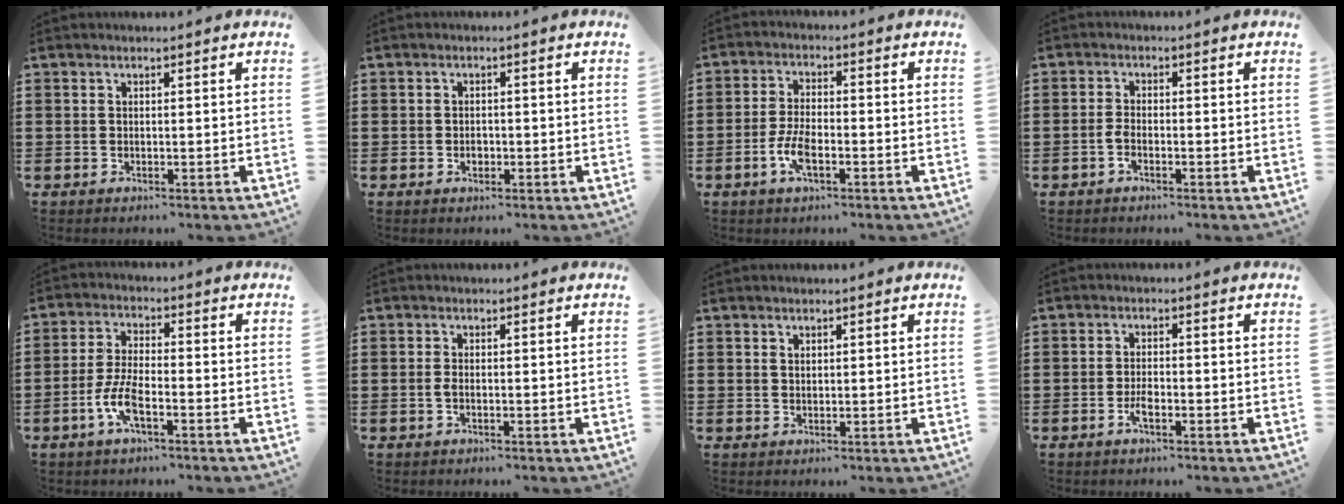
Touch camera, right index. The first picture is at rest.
{"total": 1.3, "force": [-0.4, 0.9, 0.8], "torque": [-0.017, 0.000, -0.008]}
{"total": 5.0, "force": [-2.0, 2.0, 4.1], "torque": [-0.104, -0.004, -0.045]}
{"total": 2.0, "force": [-1.1, 0.7, 1.6], "torque": [-0.038, -0.001, -0.023]}
{"total": 6.1, "force": [-2.7, 1.9, 5.2], "torque": [-0.125, -0.011, -0.057]}
{"total": 1.2, "force": [-0.4, 0.4, 1.1], "torque": [-0.028, -0.004, -0.009]}
{"total": 0.8, "force": [0.6, 0.5, 0.2], "torque": [-0.006, 0.002, 0.012]}
{"total": 2.5, "force": [-1.3, 0.8, 2.1], "torque": [-0.043, 0.000, -0.026]}